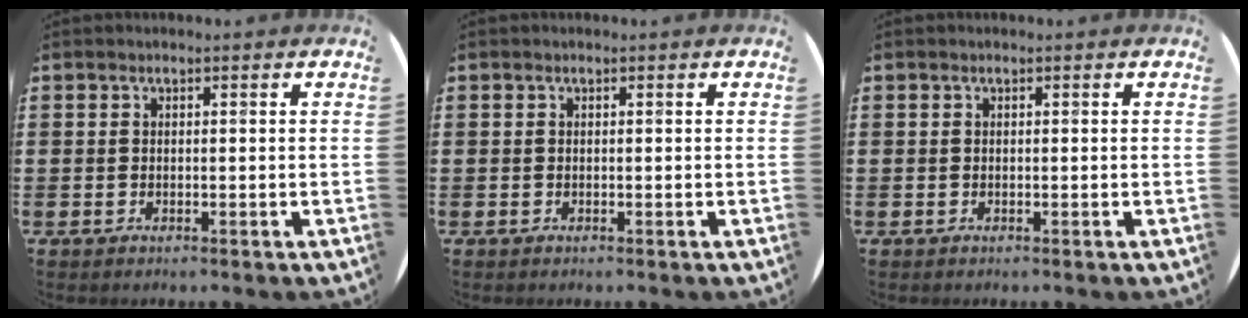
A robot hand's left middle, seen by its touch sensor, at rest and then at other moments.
{"total": 0.0}
{"total": 0.0}